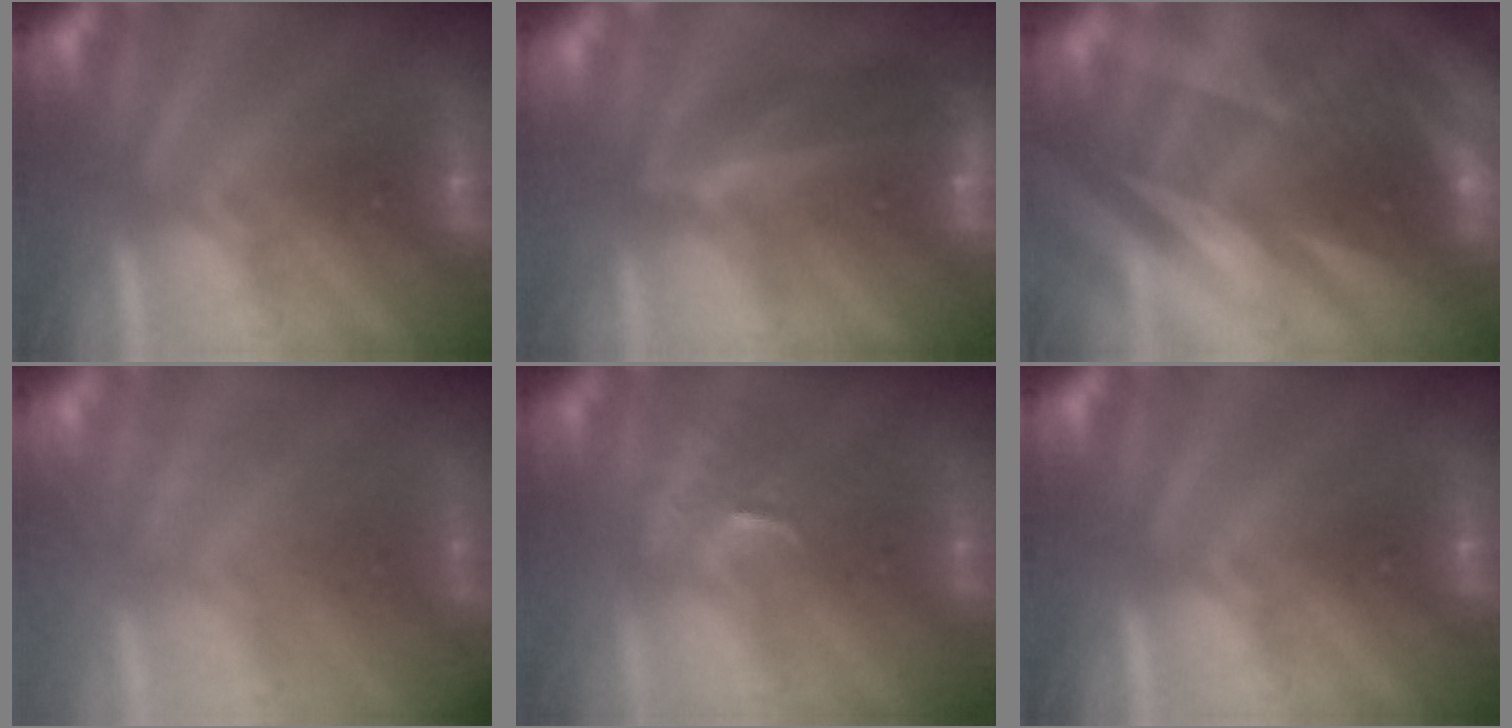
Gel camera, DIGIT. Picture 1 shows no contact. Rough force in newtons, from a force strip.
{"total": 5.6}
{"total": 2.9}
{"total": 2.8}
{"total": 2.6}
{"total": 0.0}